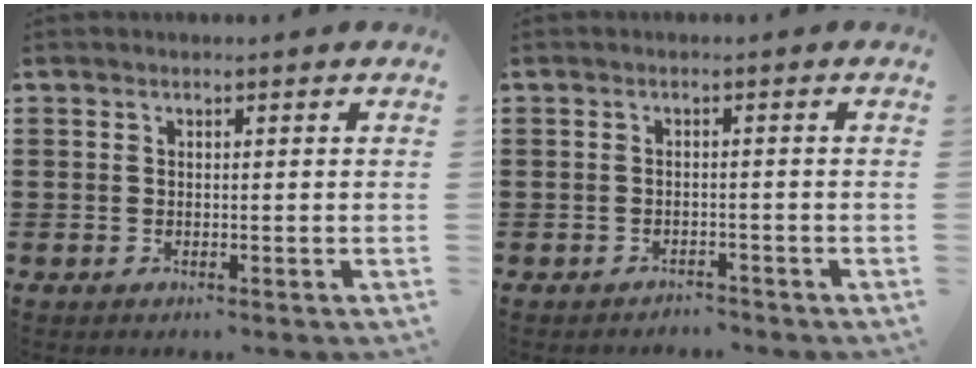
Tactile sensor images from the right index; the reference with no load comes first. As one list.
[{"total": 1.5, "force": [-1.4, 0.1, -0.1], "torque": [-0.005, 0.000, -0.032]}]